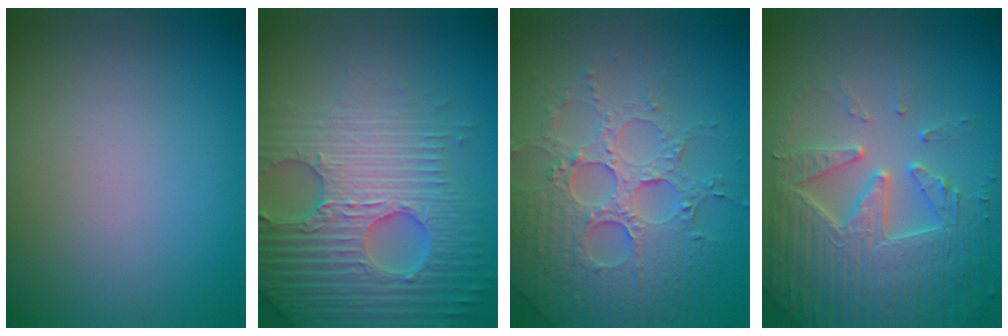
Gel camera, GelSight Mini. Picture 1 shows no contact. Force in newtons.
{"total": 7.4, "press": 7.1, "slide": 1.8}
{"total": 7.0, "press": 5.4, "slide": 4.6}
{"total": 5.3, "press": 5.2, "slide": 1.1}